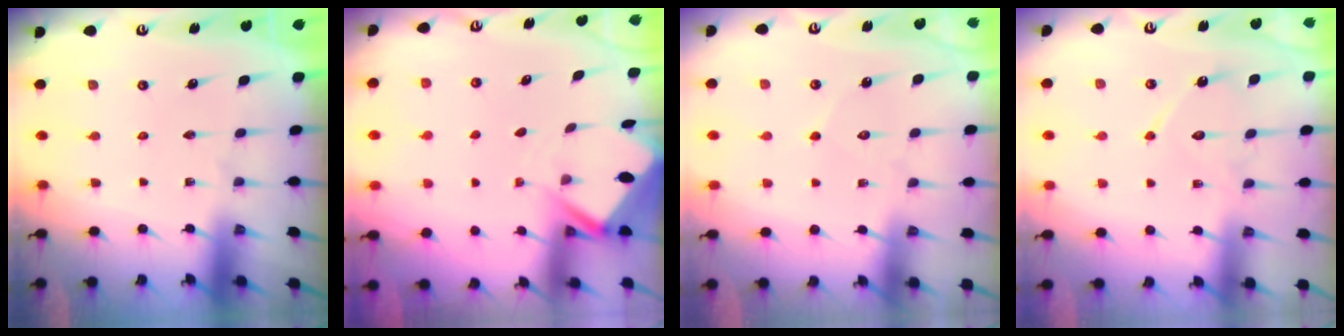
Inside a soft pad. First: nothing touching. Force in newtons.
{"total": 2.9, "press": 2.9, "slide": 0.3}
{"total": 5.1, "press": 5.1, "slide": 0.4}
{"total": 10.5, "press": 10.5, "slide": 0.3}